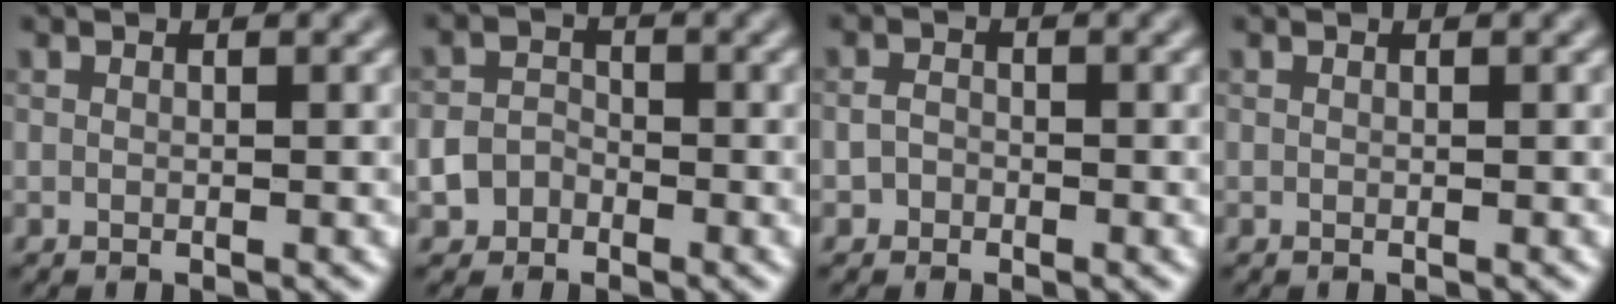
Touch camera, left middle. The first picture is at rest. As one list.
[{"total": 2.8, "force": [-1.6, 2.2, 0.8], "torque": [0.004, 0.000, -0.032]}, {"total": 1.2, "force": [-0.6, 1.0, 0.2], "torque": [0.000, 0.002, -0.015]}, {"total": 0.0}]